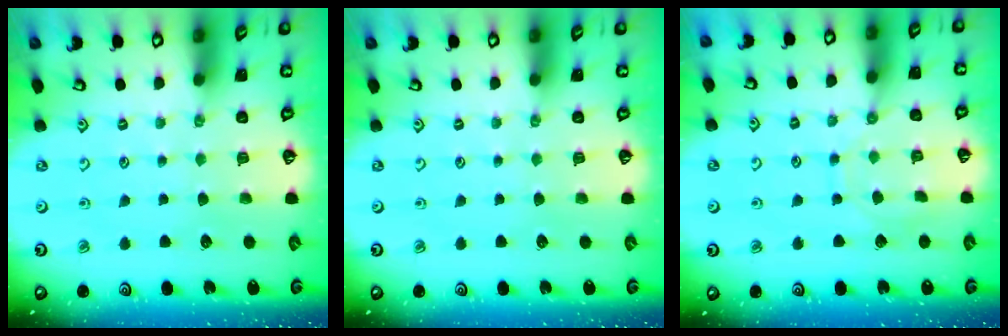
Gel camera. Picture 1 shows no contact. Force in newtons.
{"total": 0.0}
{"total": 8.6, "press": 8.5, "slide": 0.8}